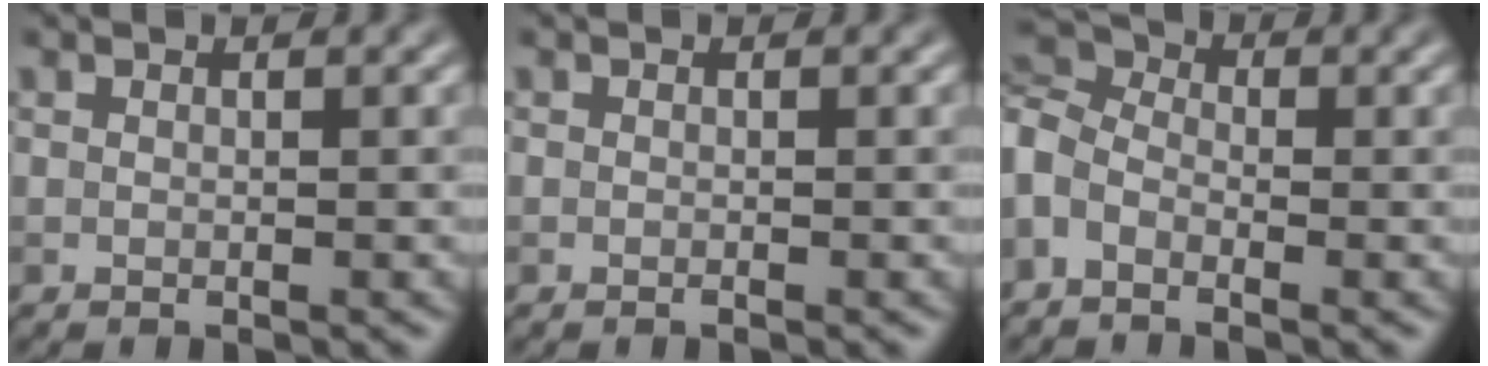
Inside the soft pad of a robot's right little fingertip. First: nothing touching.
{"total": 0.0}
{"total": 3.7, "force": [-0.8, 2.4, 2.7], "torque": [-0.063, 0.009, -0.036]}